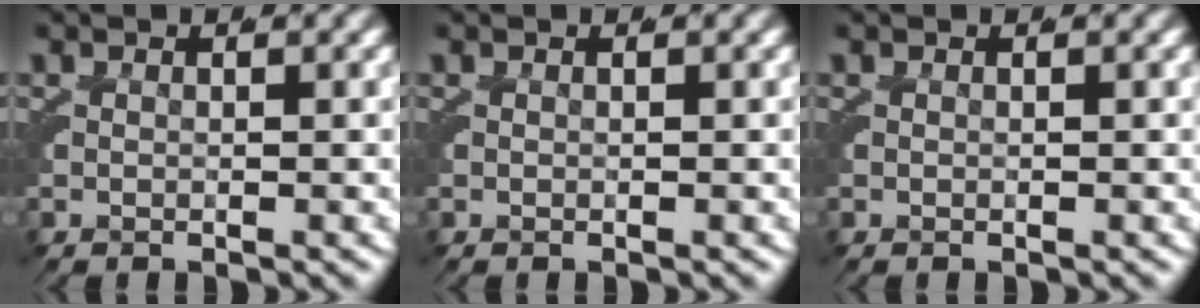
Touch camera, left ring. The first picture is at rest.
{"total": 0.0}
{"total": 0.0}